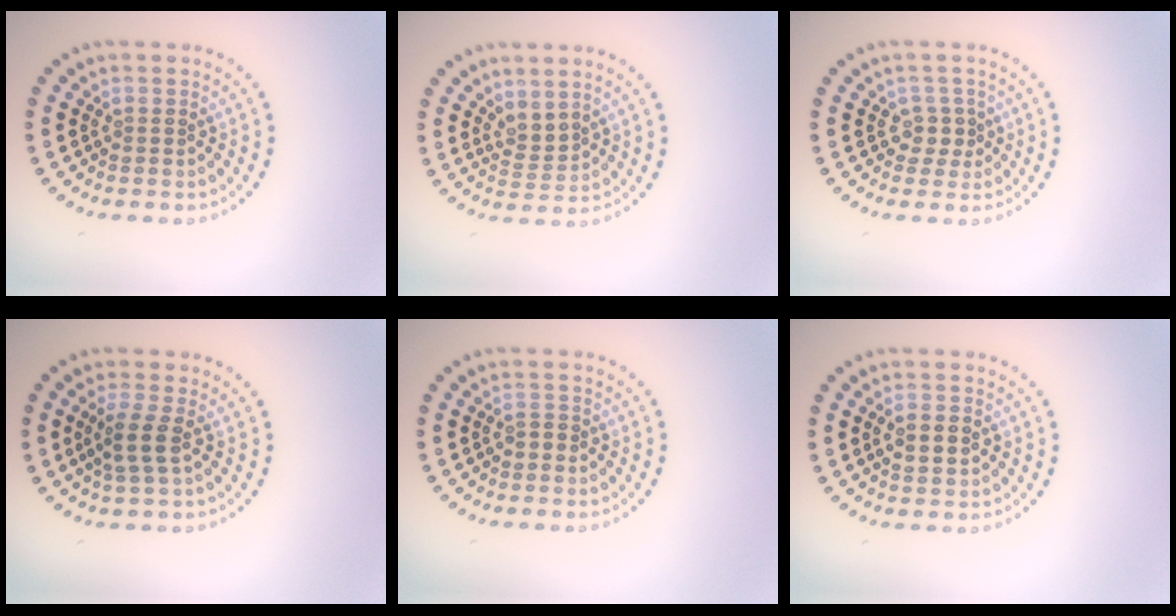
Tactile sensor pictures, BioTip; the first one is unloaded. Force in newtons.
{"total": 1.7, "press": 1.2, "slide": 1.2}
{"total": 1.7, "press": 1.3, "slide": 1.1}
{"total": 2.3, "press": 1.8, "slide": 1.3}
{"total": 0.8, "press": 0.8, "slide": 0.3}
{"total": 2.1, "press": 2.1, "slide": 0.1}